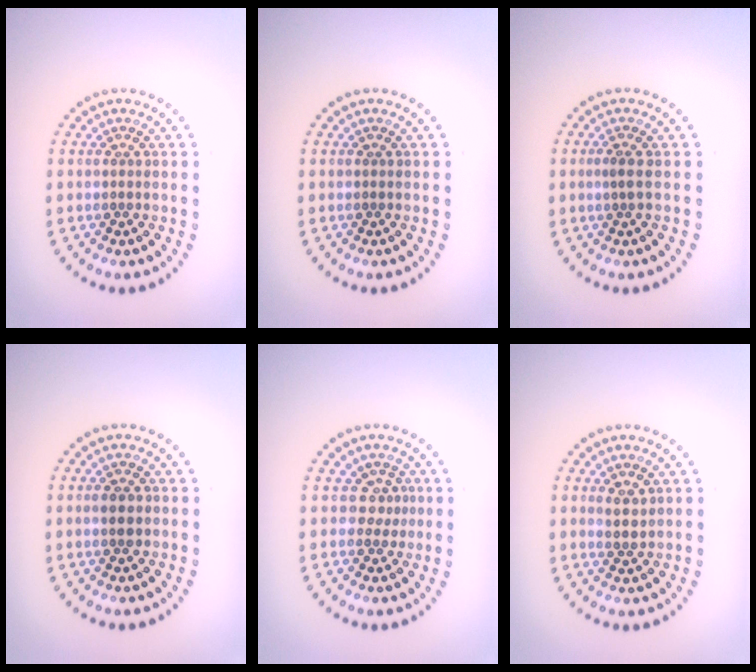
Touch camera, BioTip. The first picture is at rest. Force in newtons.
{"total": 0.0}
{"total": 1.2, "press": 1.0, "slide": 0.7}
{"total": 1.6, "press": 1.6, "slide": 0.2}
{"total": 1.8, "press": 1.4, "slide": 1.2}
{"total": 1.6, "press": 1.5, "slide": 0.6}